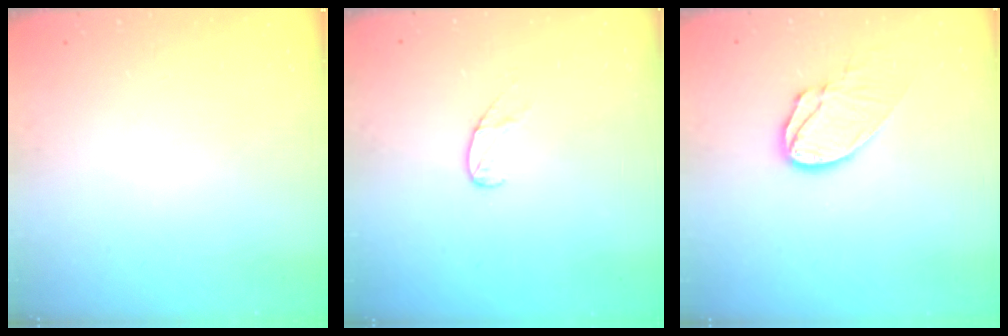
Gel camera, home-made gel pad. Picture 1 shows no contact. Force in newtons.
{"total": 6.0, "press": 5.9, "slide": 0.4}
{"total": 11.2, "press": 11.2, "slide": 0.9}